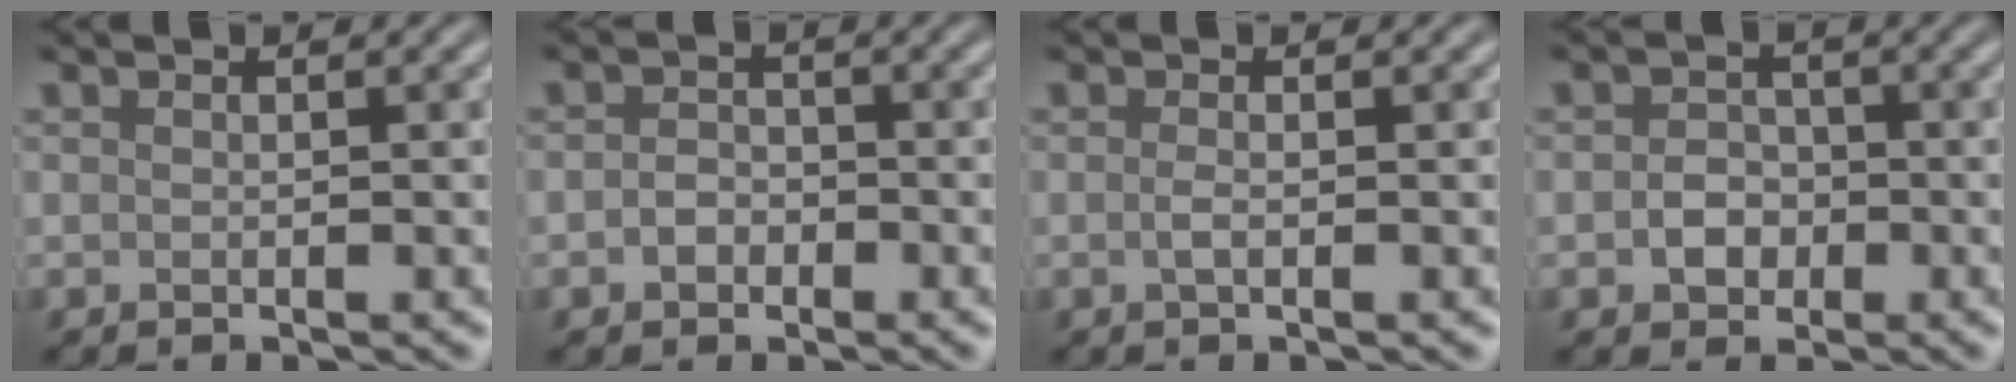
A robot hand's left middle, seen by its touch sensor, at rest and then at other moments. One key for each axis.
{"total": 1.8, "fx": -0.6, "fy": 1.5, "fz": 0.8, "tx": -0.016, "ty": 0.000, "tz": -0.018}
{"total": 1.0, "fx": -0.2, "fy": 0.3, "fz": 0.9, "tx": -0.020, "ty": -0.001, "tz": -0.006}
{"total": 2.4, "fx": -0.6, "fy": 2.0, "fz": 1.1, "tx": -0.015, "ty": -0.001, "tz": -0.015}